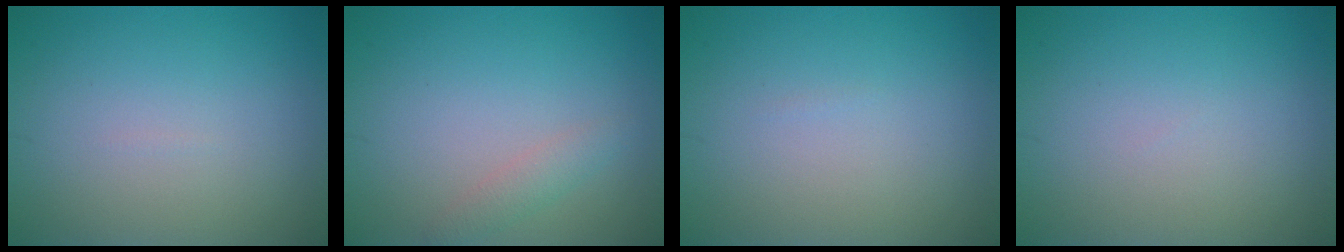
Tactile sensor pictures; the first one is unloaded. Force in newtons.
{"total": 1.4, "press": 1.4, "slide": 0.0}
{"total": 0.0}
{"total": 0.0}